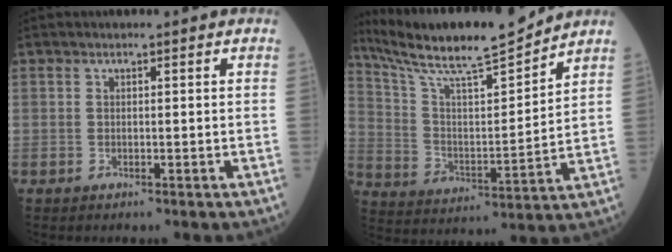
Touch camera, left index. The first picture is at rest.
{"total": 16.8, "force": [15.1, 0.3, 7.3], "torque": [-0.143, 0.003, 0.266]}